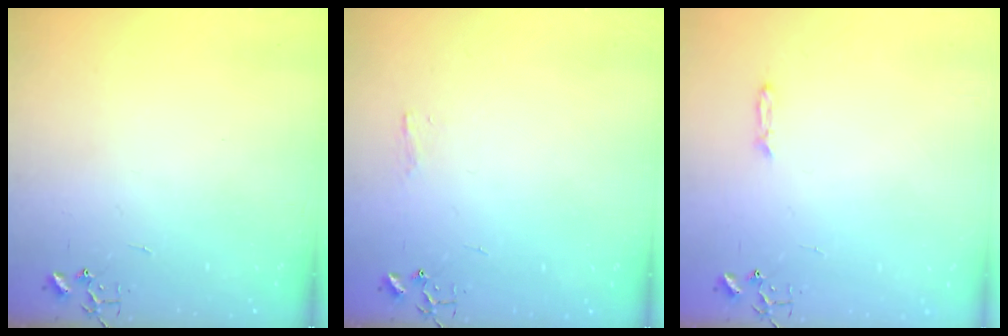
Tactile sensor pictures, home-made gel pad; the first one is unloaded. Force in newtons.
{"total": 3.7, "press": 3.6, "slide": 0.6}
{"total": 3.7, "press": 3.6, "slide": 0.4}